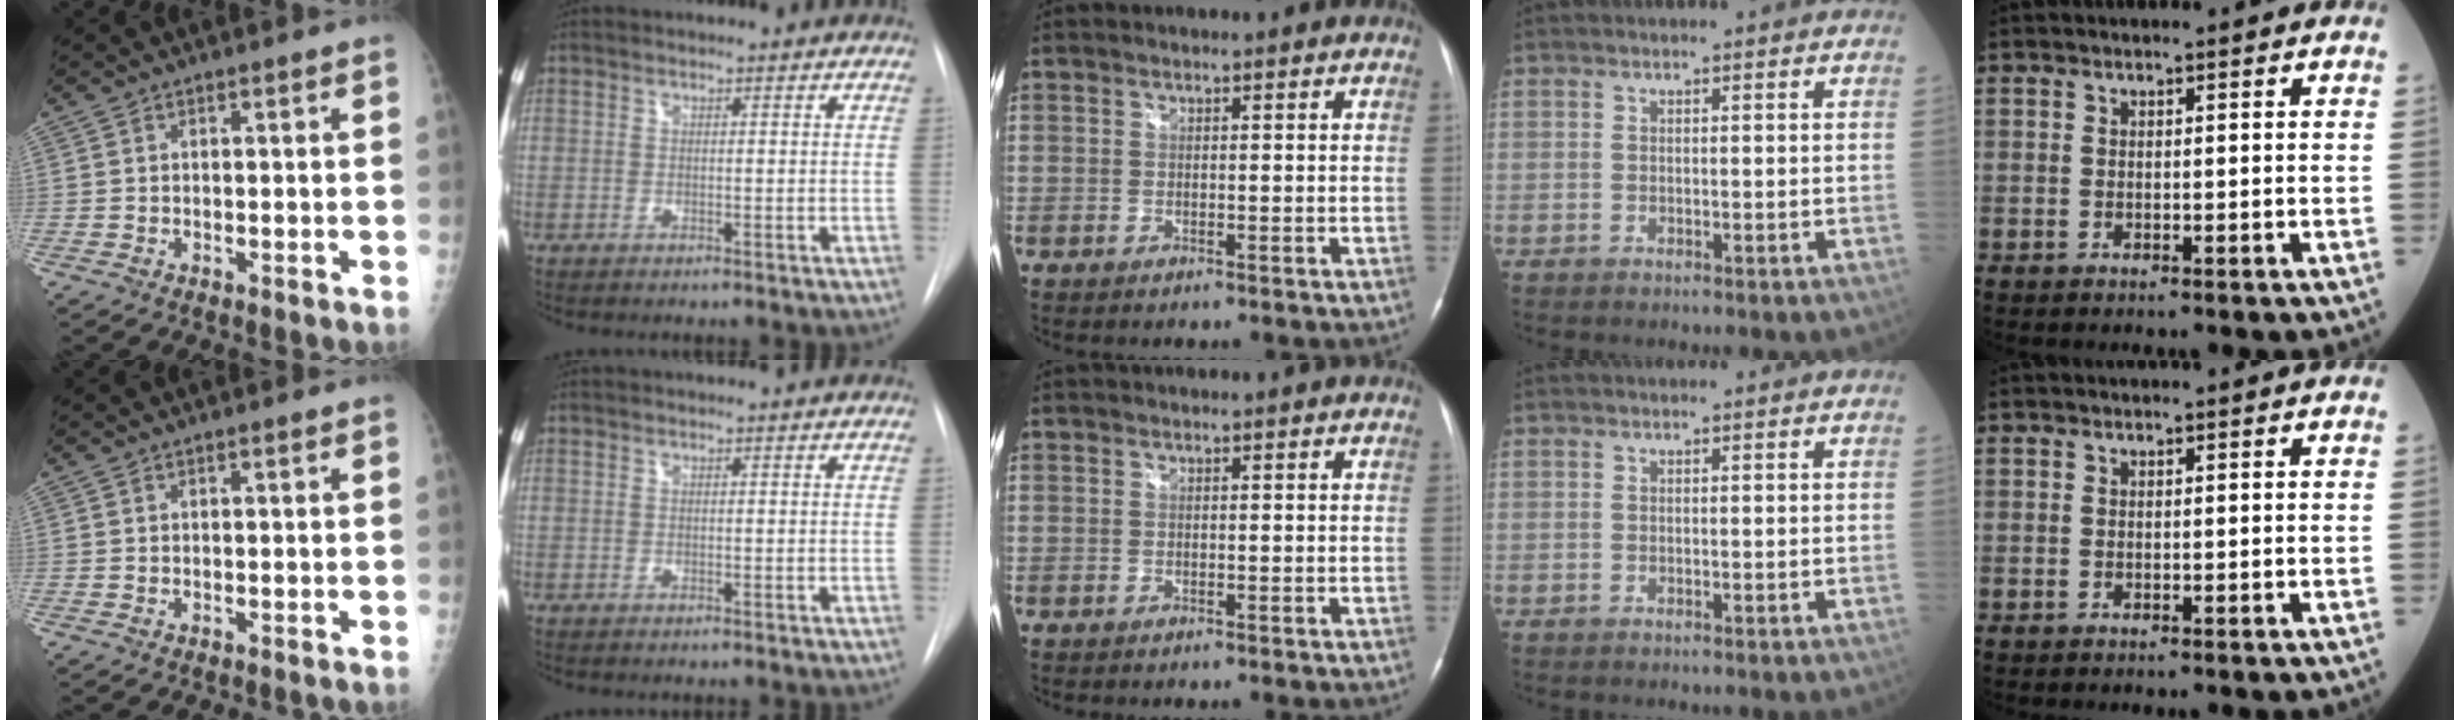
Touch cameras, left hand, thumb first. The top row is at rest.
{}